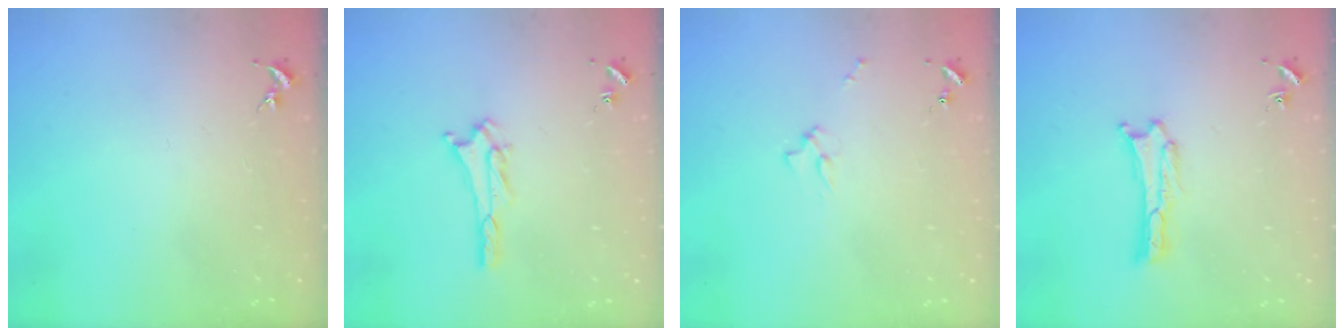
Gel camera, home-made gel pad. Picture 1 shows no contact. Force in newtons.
{"total": 2.4, "press": 2.4, "slide": 0.4}
{"total": 1.7, "press": 1.6, "slide": 0.2}
{"total": 0.9, "press": 0.9, "slide": 0.0}